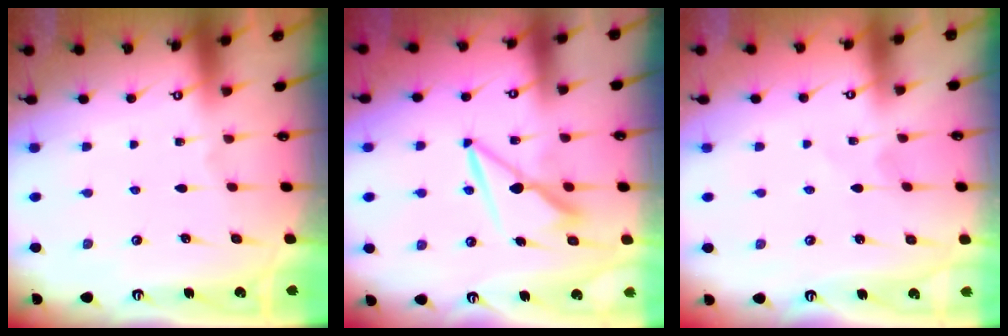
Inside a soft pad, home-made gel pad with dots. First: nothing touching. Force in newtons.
{"total": 8.0, "press": 7.9, "slide": 0.8}
{"total": 1.6, "press": 1.6, "slide": 0.2}